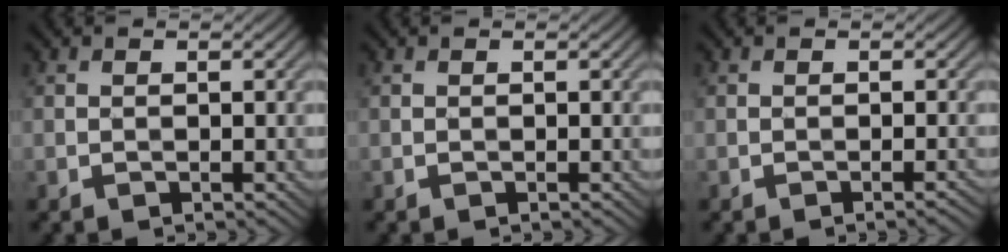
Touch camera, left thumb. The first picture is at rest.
{"total": 0.0}
{"total": 0.9, "force": [-0.4, 0.1, 0.8], "torque": [-0.008, 0.005, -0.012]}